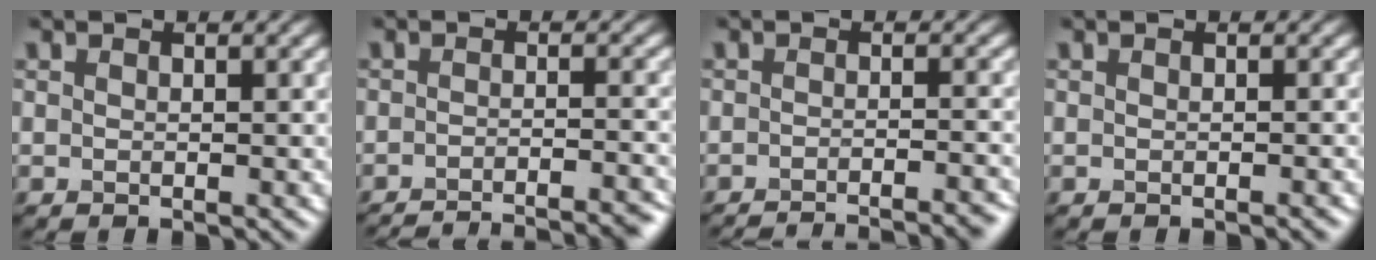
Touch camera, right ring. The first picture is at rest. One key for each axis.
{"total": 8.9, "fx": -8.1, "fy": 1.9, "fz": 3.3, "tx": -0.020, "ty": 0.004, "tz": -0.093}
{"total": 7.0, "fx": -6.2, "fy": 1.4, "fz": 2.8, "tx": -0.012, "ty": 0.008, "tz": -0.073}
{"total": 0.6, "fx": -0.4, "fy": 0.0, "fz": 0.4, "tx": -0.003, "ty": 0.002, "tz": -0.006}